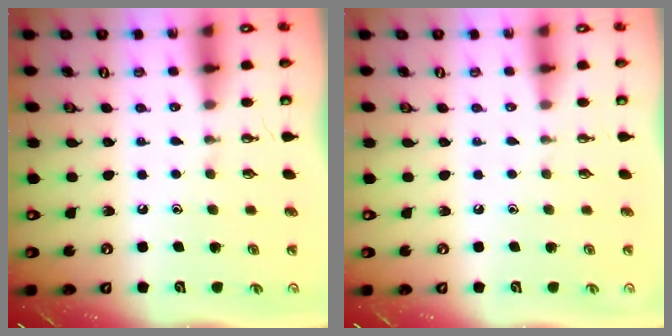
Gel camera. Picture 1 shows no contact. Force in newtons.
{"total": 0.0}